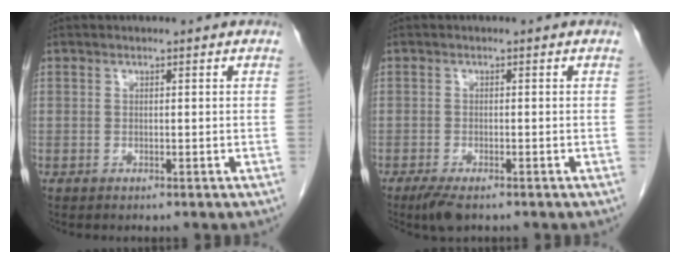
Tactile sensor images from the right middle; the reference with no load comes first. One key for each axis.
{"total": 3.6, "fx": -2.6, "fy": 1.0, "fz": 2.3, "tx": -0.046, "ty": -0.009, "tz": -0.042}